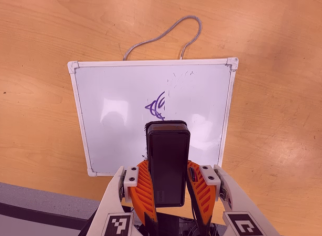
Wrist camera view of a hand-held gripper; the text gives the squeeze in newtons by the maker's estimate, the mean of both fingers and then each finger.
{"total": 9.9, "left": 8.3, "right": 11.5}